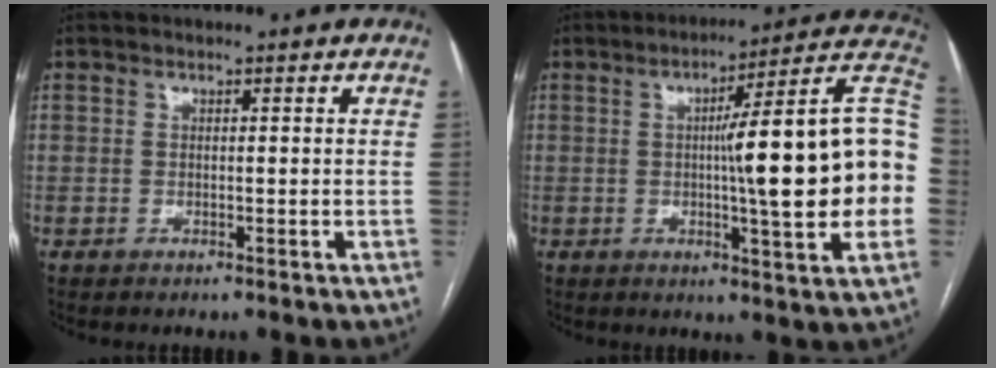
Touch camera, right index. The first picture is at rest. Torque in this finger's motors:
{"motor_torque": [2.14, 0.00, 0.54, 0.19]}